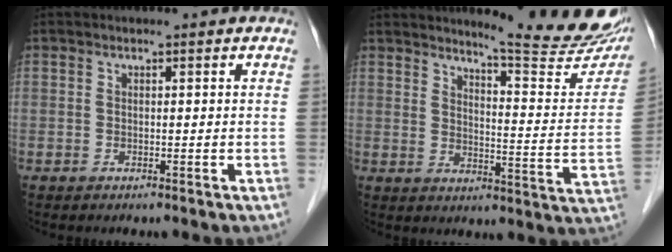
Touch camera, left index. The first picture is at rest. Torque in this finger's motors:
{"motor_torque": [0.09, -0.17, 0.35, 0.06]}